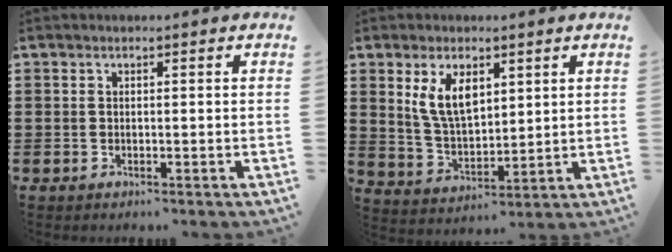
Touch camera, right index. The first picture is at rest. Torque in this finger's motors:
{"motor_torque": [1.07, 1.07, 0.43, 0.10]}